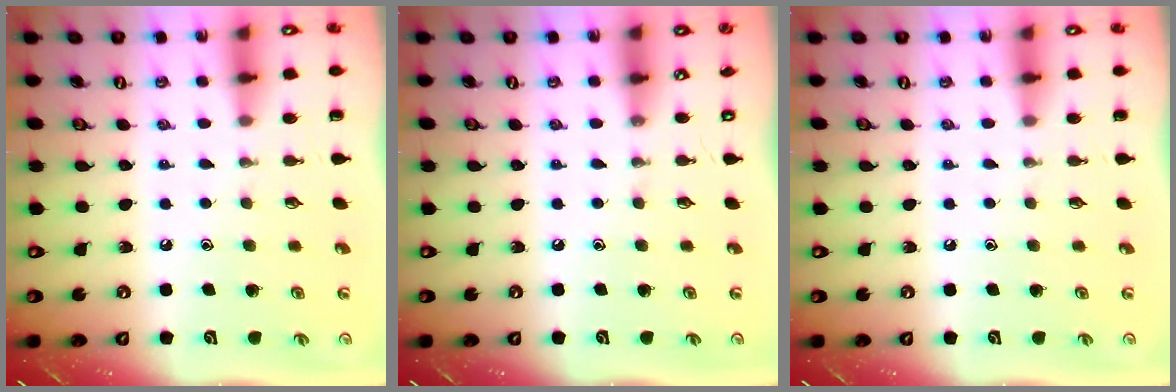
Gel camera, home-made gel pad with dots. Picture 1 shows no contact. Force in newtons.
{"total": 0.0}
{"total": 0.0}